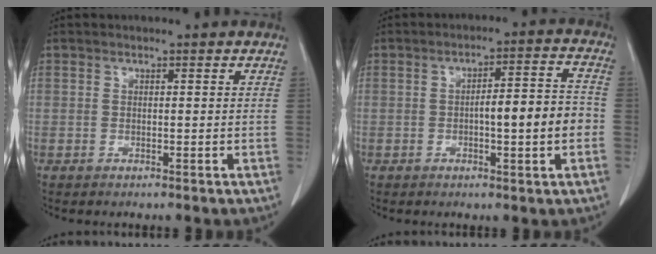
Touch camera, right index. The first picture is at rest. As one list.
[{"total": 8.1, "force": [-1.5, 1.0, 7.9], "torque": [-0.115, 0.019, -0.020]}]